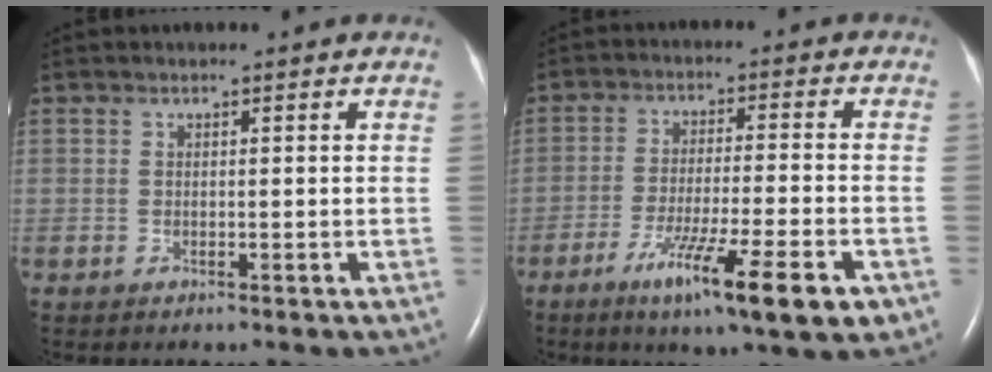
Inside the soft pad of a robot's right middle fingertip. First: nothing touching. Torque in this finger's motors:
{"motor_torque": [1.28, -0.85, 0.27, 0.15]}